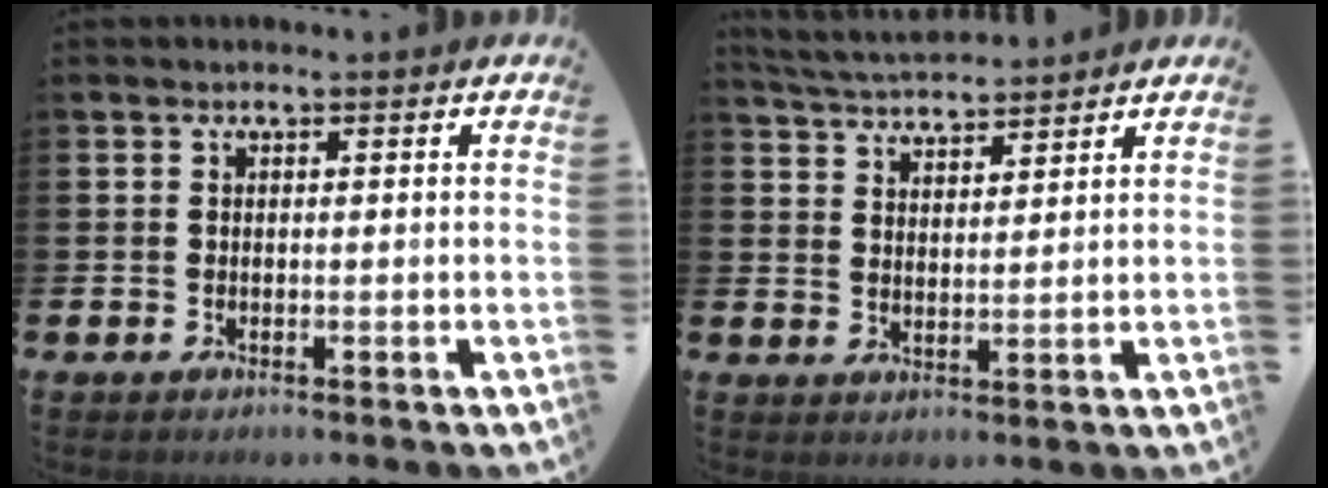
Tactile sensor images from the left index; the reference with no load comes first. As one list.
[{"total": 4.2, "force": [4.2, 0.4, 0.2], "torque": [-0.024, -0.021, 0.076]}]